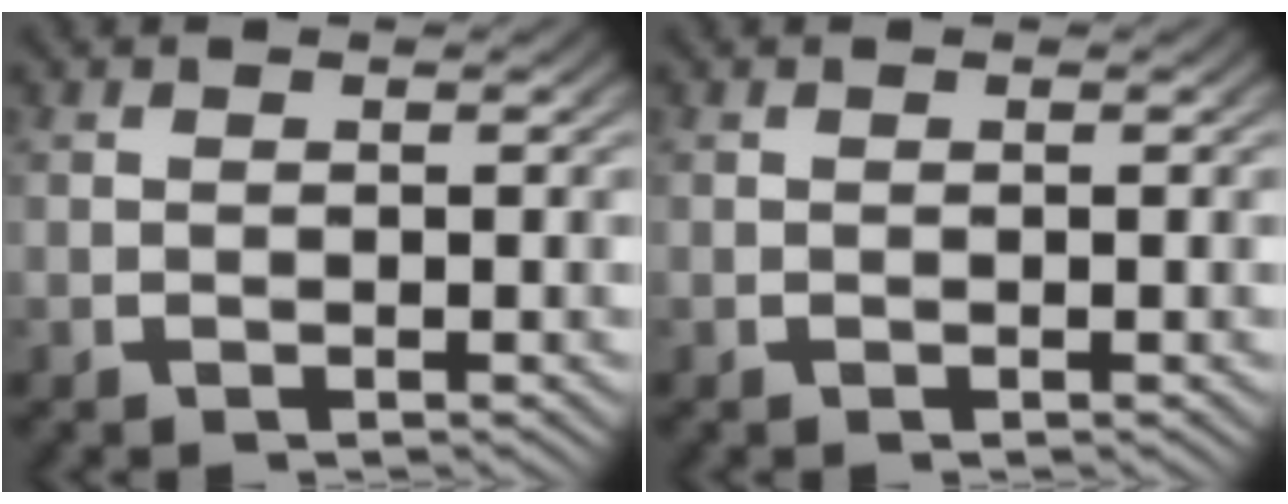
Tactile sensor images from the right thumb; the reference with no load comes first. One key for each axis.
{"total": 0.0}